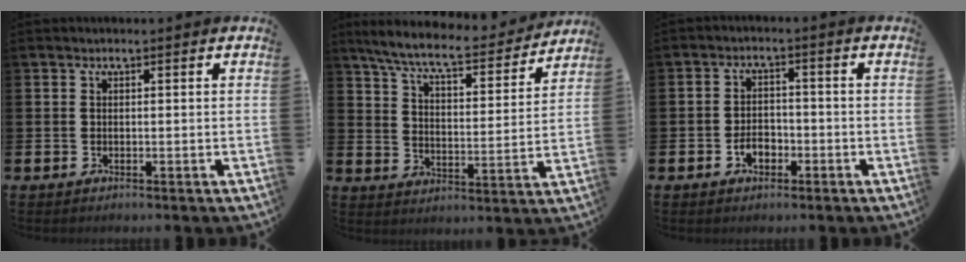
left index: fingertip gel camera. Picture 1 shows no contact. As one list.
[{"total": 8.0, "force": [7.3, 0.9, 3.3], "torque": [-0.095, -0.047, 0.123]}, {"total": 3.0, "force": [-1.4, 2.0, 1.7], "torque": [-0.024, 0.000, -0.032]}]